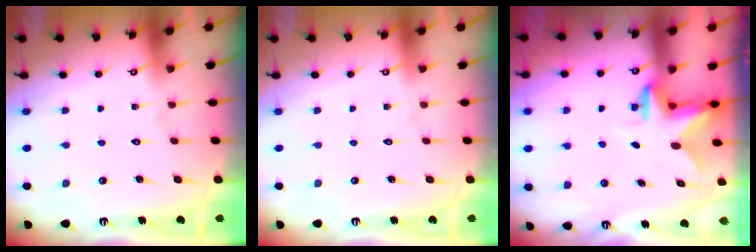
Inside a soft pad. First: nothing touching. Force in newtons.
{"total": 0.0}
{"total": 2.7, "press": 2.6, "slide": 0.5}